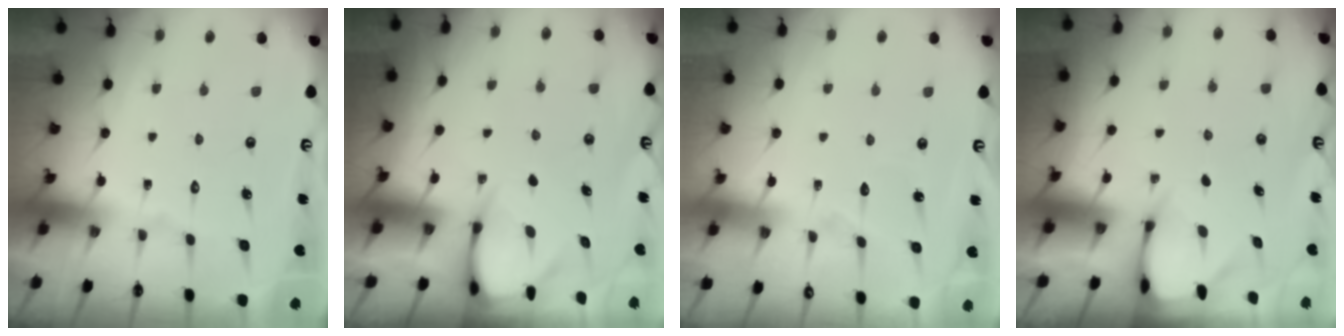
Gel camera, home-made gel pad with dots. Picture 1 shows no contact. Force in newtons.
{"total": 3.7, "press": 3.7, "slide": 0.3}
{"total": 2.9, "press": 2.9, "slide": 0.3}
{"total": 2.0, "press": 2.0, "slide": 0.1}